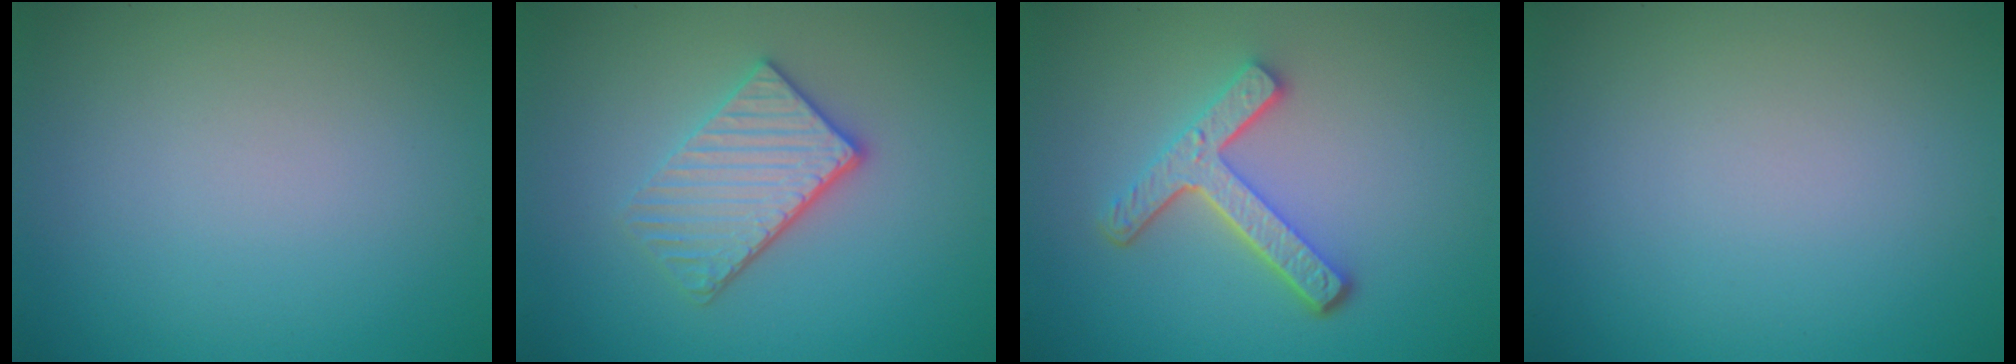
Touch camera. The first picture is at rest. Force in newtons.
{"total": 3.8, "press": 3.2, "slide": 2.0}
{"total": 4.3, "press": 3.3, "slide": 2.8}
{"total": 0.0}